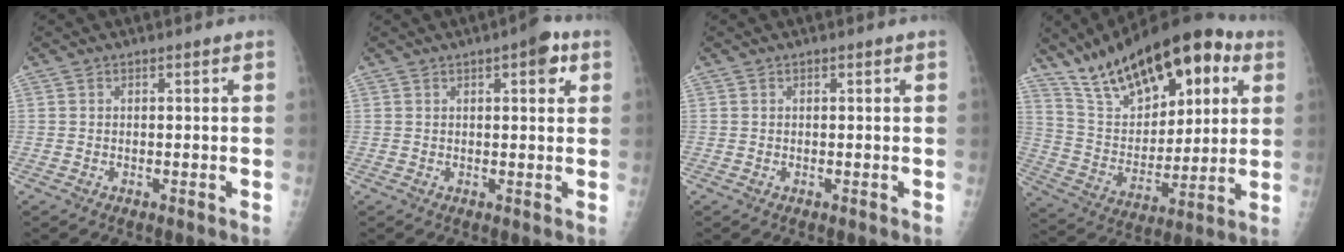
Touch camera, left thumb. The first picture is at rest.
{"total": 4.8, "force": [2.2, 1.6, 3.9], "torque": [-0.039, -0.002, 0.022]}
{"total": 0.0}
{"total": 25.0, "force": [14.0, 11.7, 17.1], "torque": [-0.238, -0.031, 0.244]}